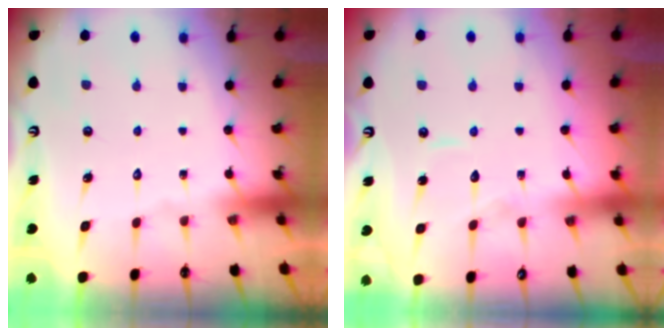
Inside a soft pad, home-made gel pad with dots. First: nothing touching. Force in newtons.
{"total": 6.5, "press": 6.5, "slide": 0.5}